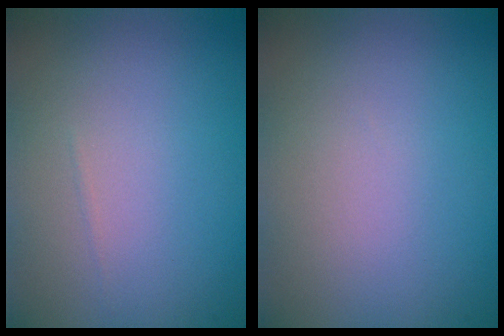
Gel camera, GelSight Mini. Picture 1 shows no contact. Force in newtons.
{"total": 0.0}